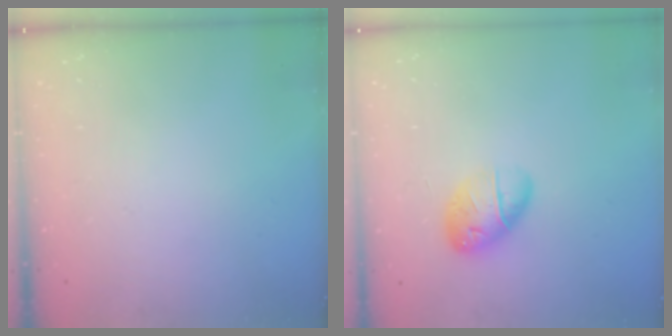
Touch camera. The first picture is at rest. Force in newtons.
{"total": 10.2, "press": 9.8, "slide": 2.5}